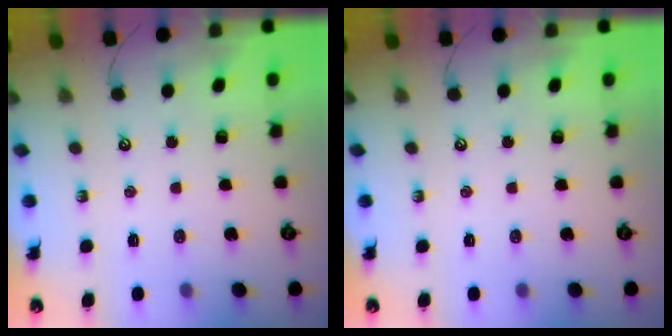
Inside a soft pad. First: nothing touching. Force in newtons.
{"total": 0.0}